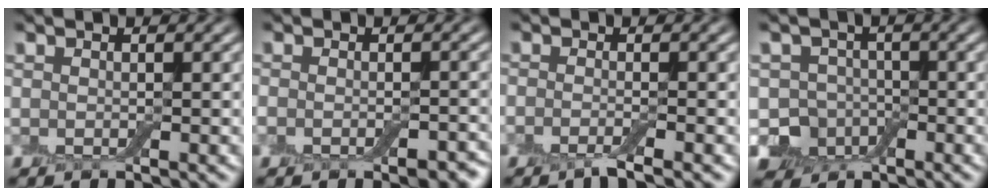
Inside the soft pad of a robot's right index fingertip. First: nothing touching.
{"total": 3.3, "force": [-1.7, 1.3, 2.6], "torque": [-0.045, -0.007, -0.023]}
{"total": 1.9, "force": [-1.2, 0.2, 1.4], "torque": [-0.021, -0.003, -0.030]}
{"total": 4.0, "force": [-1.5, 3.5, 1.3], "torque": [-0.012, -0.001, -0.034]}